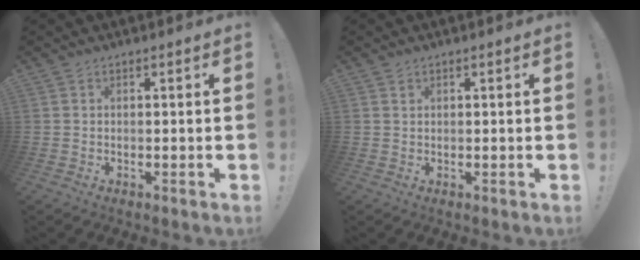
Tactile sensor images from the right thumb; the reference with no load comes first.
{"total": 0.7, "force": [0.5, 0.4, 0.1], "torque": [0.005, -0.003, 0.008]}